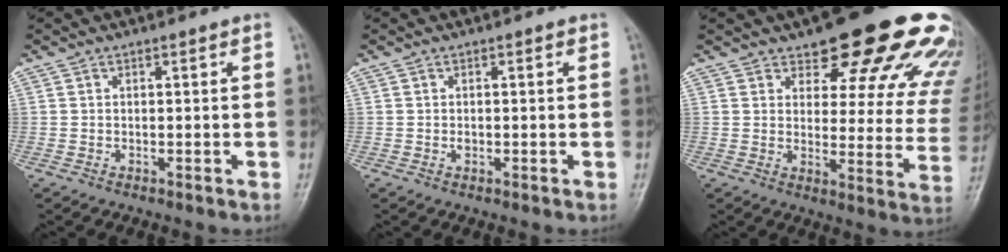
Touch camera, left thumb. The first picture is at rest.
{"total": 1.0, "force": [-0.1, 0.8, 0.6], "torque": [-0.003, 0.001, -0.003]}
{"total": 22.9, "force": [16.5, 8.6, 13.3], "torque": [-0.121, -0.079, 0.194]}